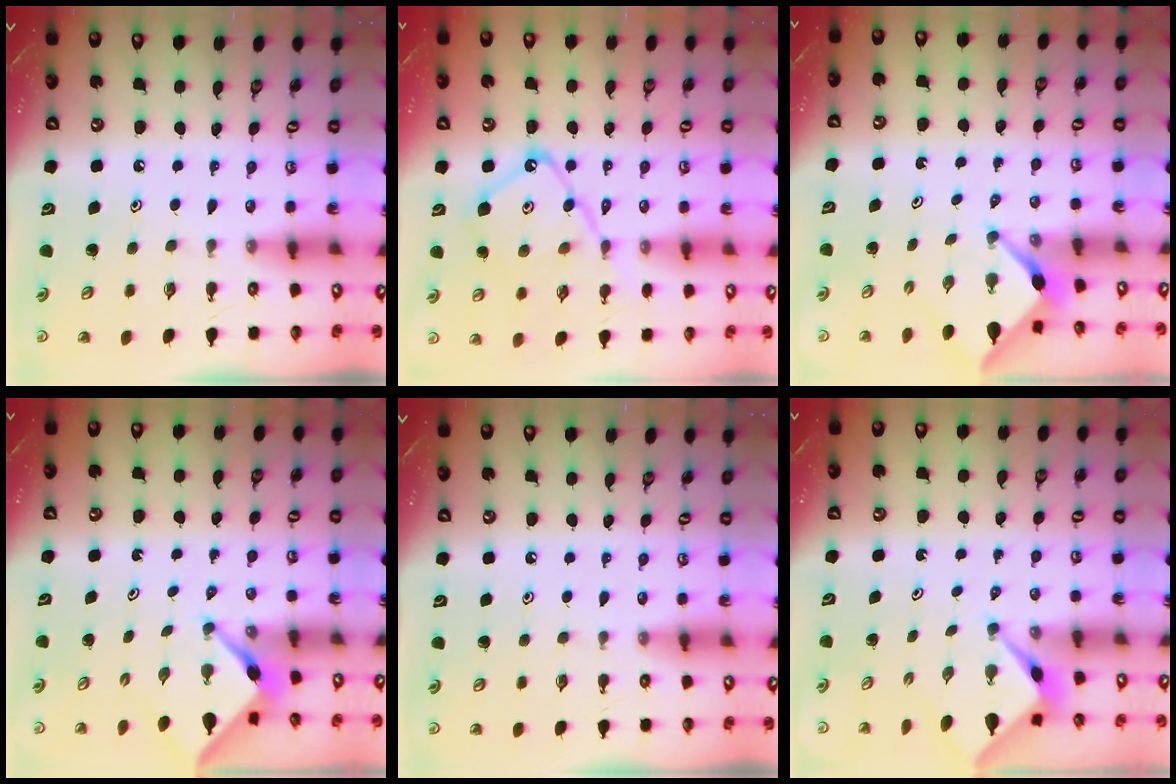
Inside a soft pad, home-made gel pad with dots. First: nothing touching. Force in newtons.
{"total": 13.5, "press": 13.4, "slide": 1.1}
{"total": 2.4, "press": 2.4, "slide": 0.3}
{"total": 3.0, "press": 3.0, "slide": 0.3}
{"total": 0.0}
{"total": 2.6, "press": 2.6, "slide": 0.2}